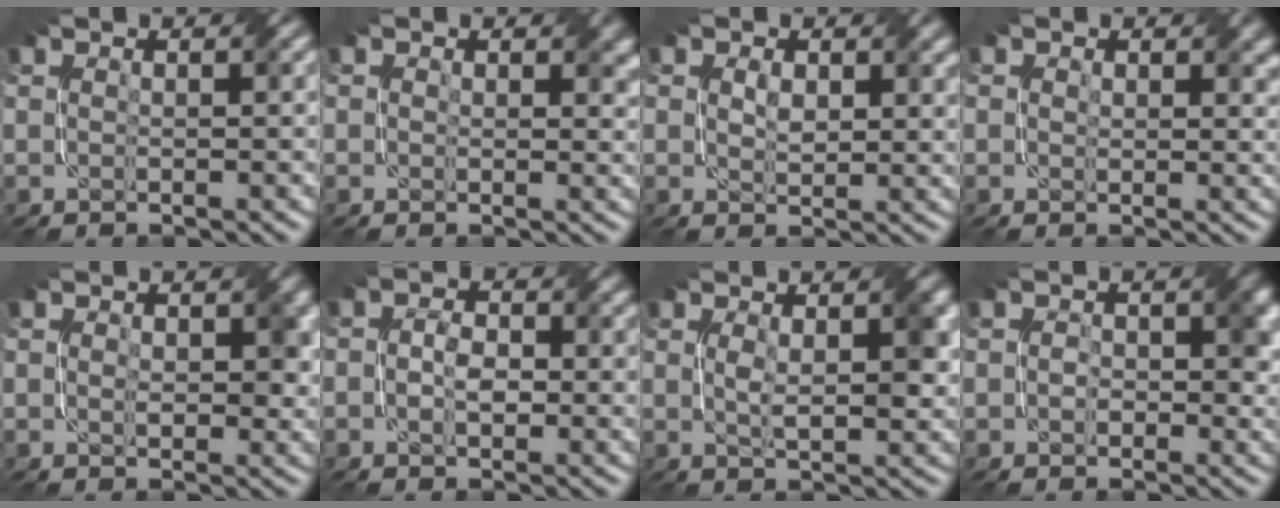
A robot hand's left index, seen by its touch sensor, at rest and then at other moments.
{"total": 2.5, "force": [1.1, 1.7, 1.4], "torque": [-0.016, -0.005, 0.012]}
{"total": 2.7, "force": [0.9, 1.7, 1.9], "torque": [-0.037, -0.003, 0.018]}
{"total": 2.6, "force": [1.2, 1.8, 1.4], "torque": [-0.019, -0.005, 0.016]}
{"total": 3.1, "force": [0.5, 1.9, 2.4], "torque": [-0.037, -0.006, 0.009]}
{"total": 2.9, "force": [-0.3, 1.7, 2.3], "torque": [-0.039, 0.001, -0.010]}
{"total": 3.6, "force": [0.6, 1.2, 3.3], "torque": [-0.059, -0.001, 0.013]}
{"total": 3.1, "force": [0.1, 1.9, 2.4], "torque": [-0.028, -0.002, -0.004]}